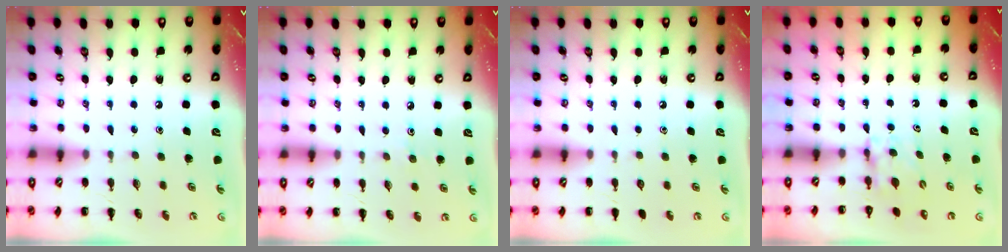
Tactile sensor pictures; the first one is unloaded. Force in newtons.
{"total": 2.4, "press": 2.2, "slide": 1.0}
{"total": 0.0}
{"total": 3.7, "press": 3.6, "slide": 0.7}